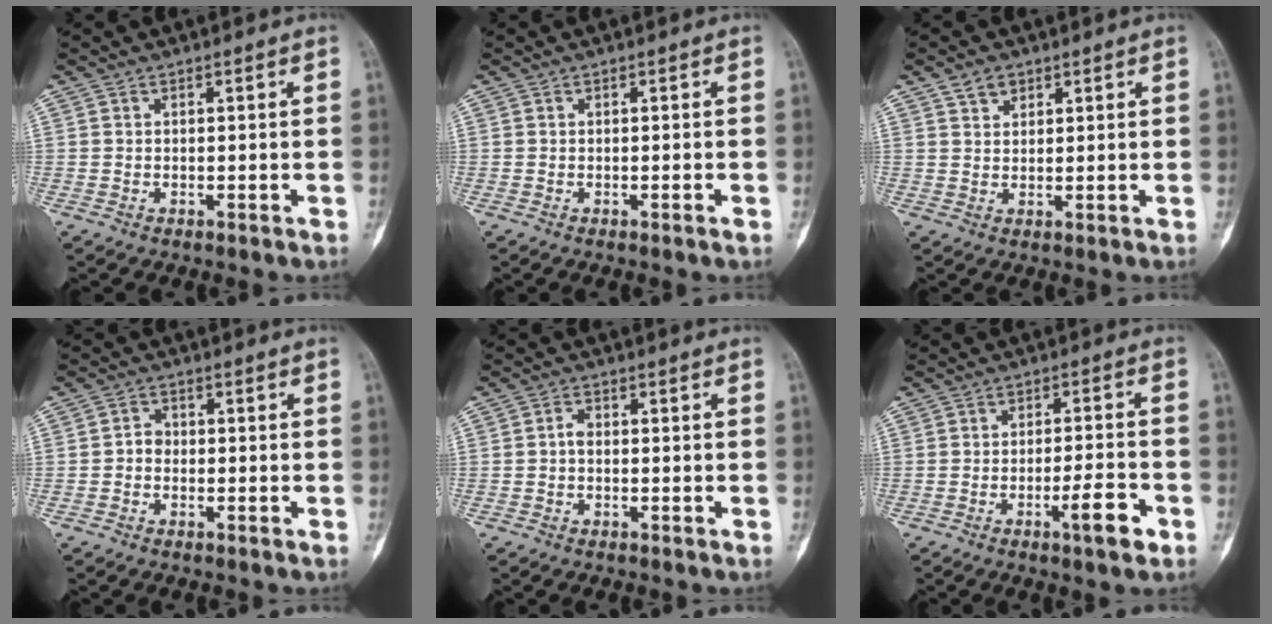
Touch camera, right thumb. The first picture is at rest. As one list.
[{"total": 0.7, "force": [-0.3, 0.0, 0.6], "torque": [-0.010, -0.001, -0.003]}, {"total": 3.1, "force": [2.0, 2.1, 1.1], "torque": [-0.008, -0.010, 0.036]}, {"total": 2.1, "force": [-0.6, 1.7, 1.0], "torque": [-0.006, 0.007, -0.018]}, {"total": 1.6, "force": [-0.3, 1.0, 1.1], "torque": [-0.016, 0.005, -0.010]}, {"total": 6.7, "force": [-3.3, 1.3, 5.7], "torque": [-0.088, 0.018, -0.048]}]